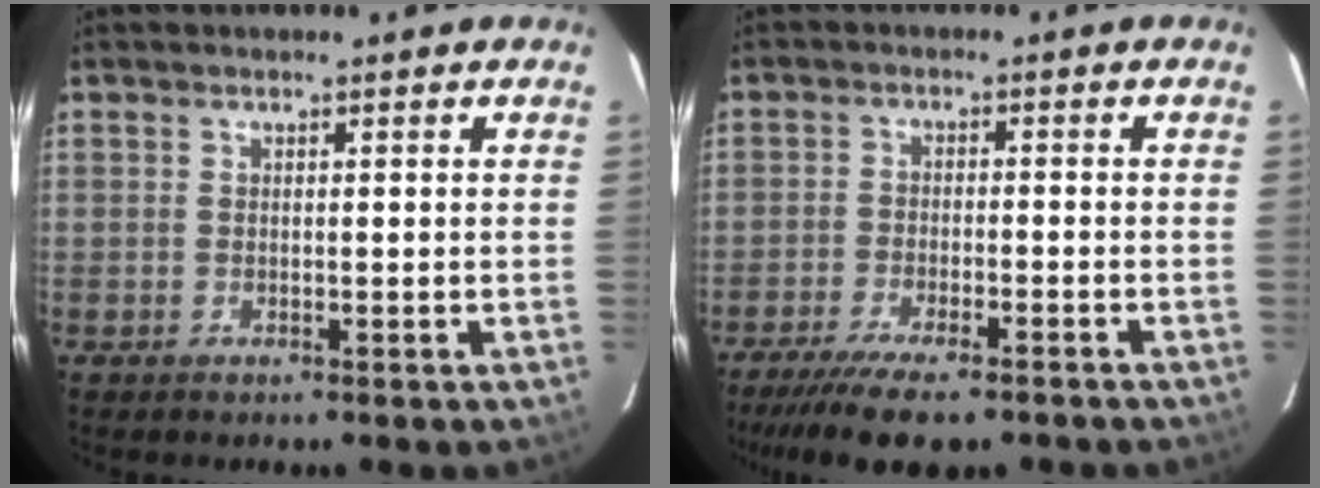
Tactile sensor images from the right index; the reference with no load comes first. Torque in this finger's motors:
{"motor_torque": [1.36, -0.78, 0.50, 0.13]}